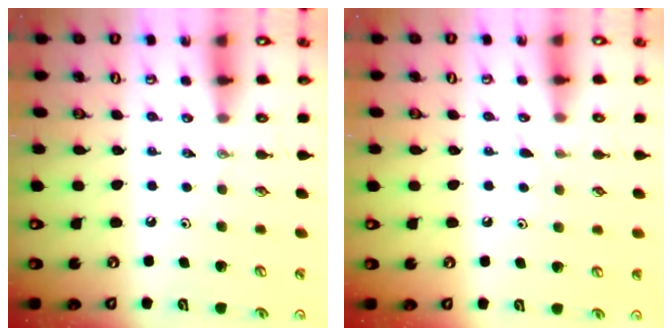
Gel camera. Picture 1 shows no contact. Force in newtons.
{"total": 5.7, "press": 5.7, "slide": 0.7}